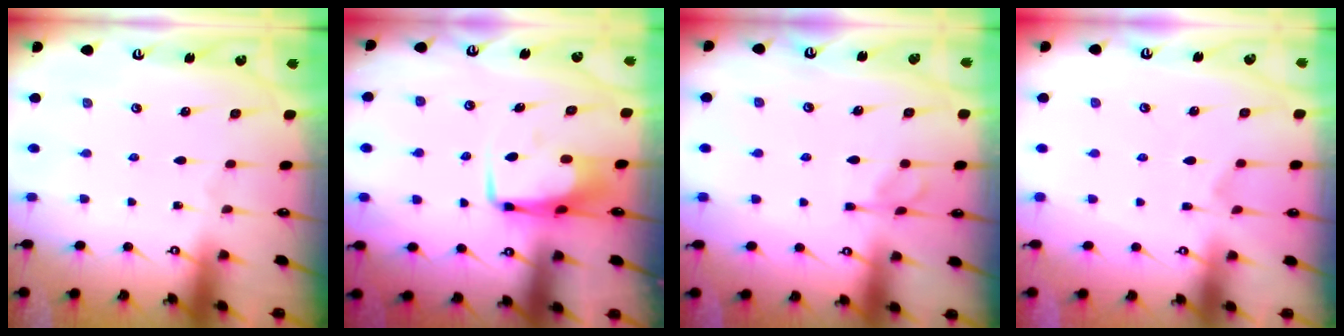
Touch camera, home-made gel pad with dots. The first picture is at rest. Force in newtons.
{"total": 7.1, "press": 7.0, "slide": 1.4}
{"total": 5.7, "press": 5.7, "slide": 0.5}
{"total": 5.8, "press": 5.6, "slide": 1.4}